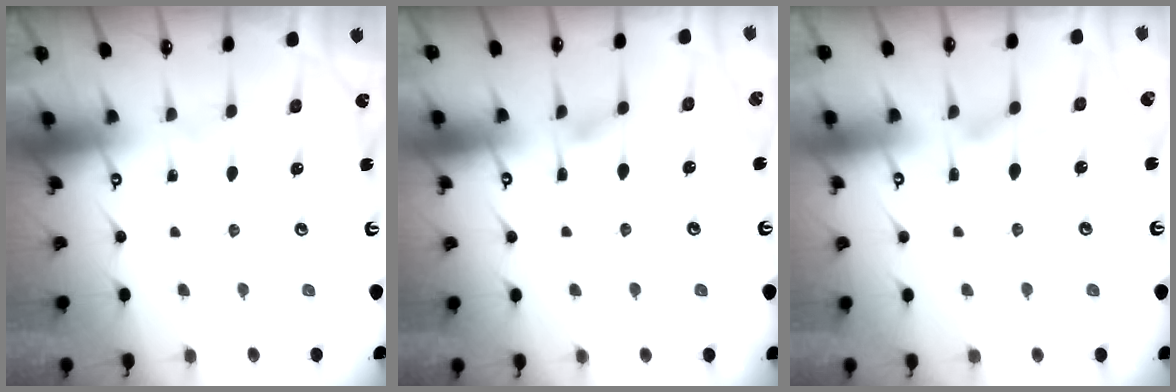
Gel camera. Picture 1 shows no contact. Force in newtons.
{"total": 4.8, "press": 4.8, "slide": 0.5}
{"total": 2.2, "press": 1.9, "slide": 1.1}